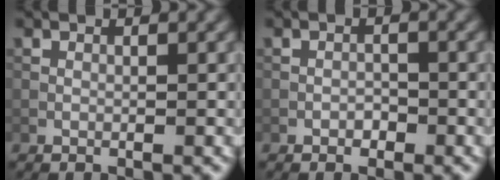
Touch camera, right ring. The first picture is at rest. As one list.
[{"total": 0.9, "force": [-0.5, 0.6, 0.4], "torque": [-0.005, 0.001, -0.010]}]